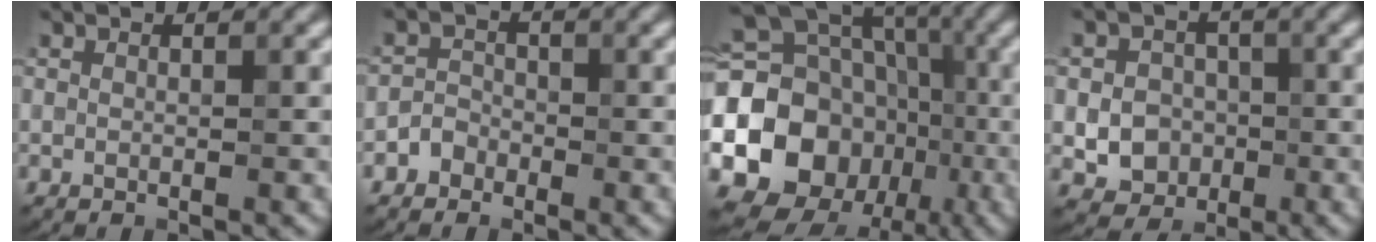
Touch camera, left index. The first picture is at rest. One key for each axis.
{"total": 1.5, "fx": -1.0, "fy": 1.1, "fz": 0.1, "tx": 0.006, "ty": 0.009, "tz": -0.019}
{"total": 18.4, "fx": -3.8, "fy": 16.0, "fz": 8.3, "tx": -0.169, "ty": 0.003, "tz": -0.091}
{"total": 4.2, "fx": -0.9, "fy": 3.6, "fz": 1.9, "tx": -0.016, "ty": -0.002, "tz": -0.027}